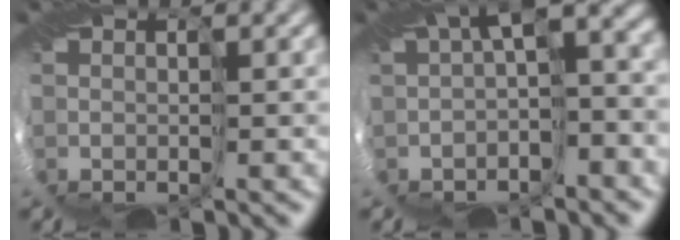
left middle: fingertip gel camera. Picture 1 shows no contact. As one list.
[{"total": 7.5, "force": [0.8, 3.2, 6.7], "torque": [-0.094, 0.007, 0.005]}]